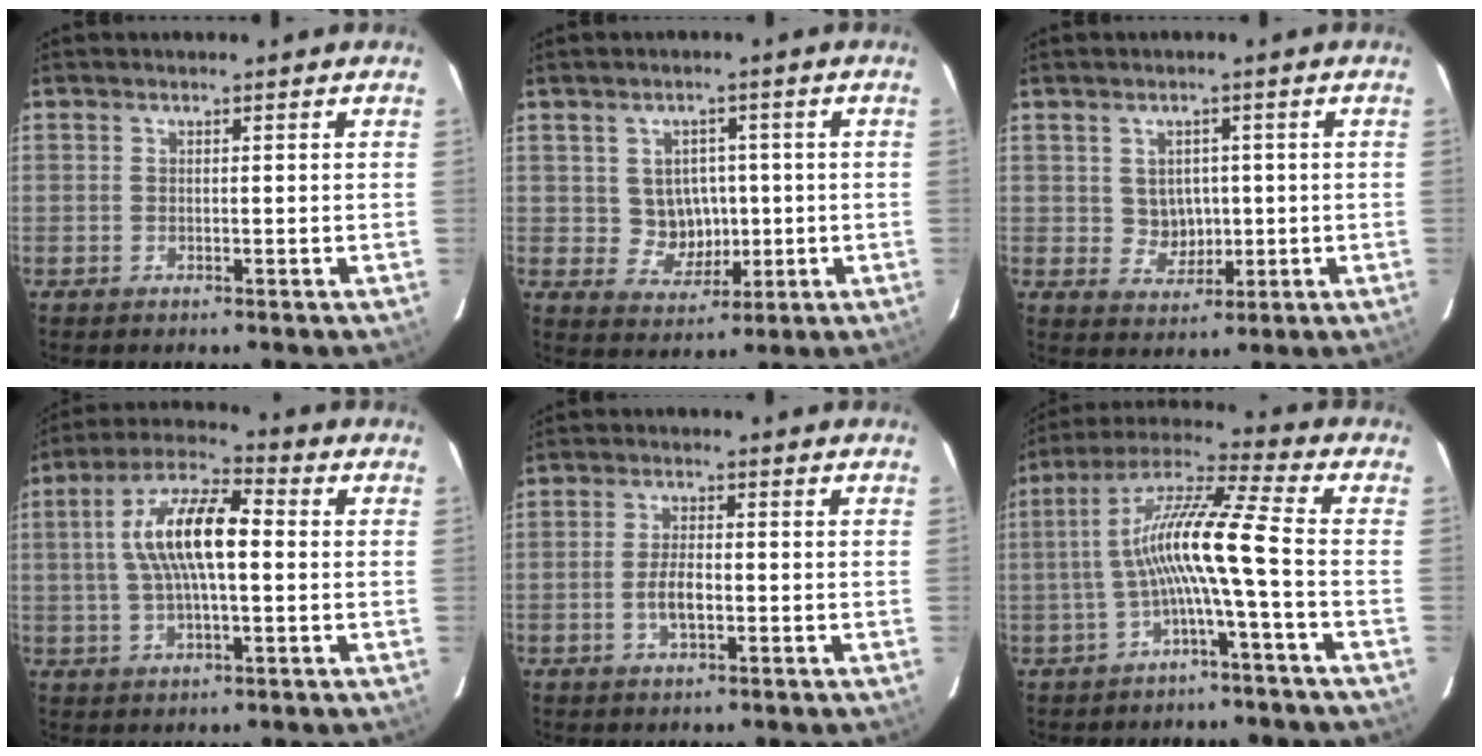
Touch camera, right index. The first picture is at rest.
{"total": 6.0, "force": [0.2, 5.8, 1.5], "torque": [-0.035, 0.011, 0.018]}
{"total": 4.4, "force": [0.4, 4.2, 1.2], "torque": [-0.023, 0.007, 0.017]}
{"total": 12.6, "force": [0.8, 4.3, 11.8], "torque": [-0.221, 0.021, 0.011]}
{"total": 3.7, "force": [-1.2, 1.5, 3.2], "torque": [-0.067, -0.001, -0.020]}
{"total": 11.3, "force": [-2.7, -0.6, 10.9], "torque": [-0.219, 0.019, -0.051]}